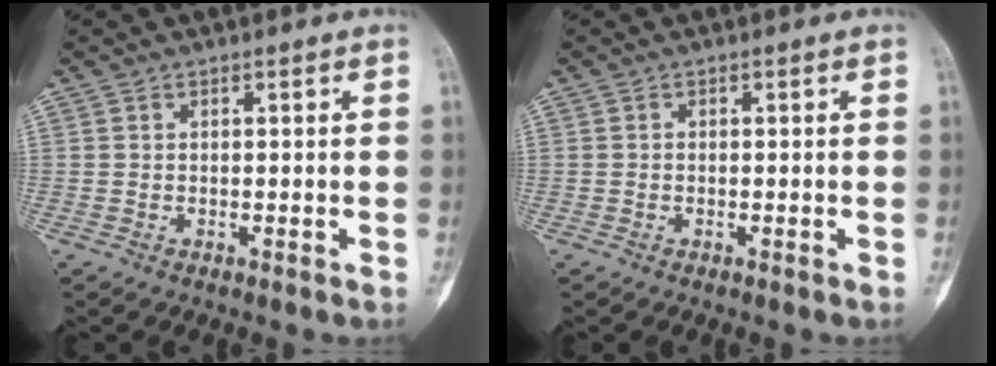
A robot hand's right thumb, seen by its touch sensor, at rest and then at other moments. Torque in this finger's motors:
{"motor_torque": [0.15, -0.08, 0.08, -0.19, -0.04]}